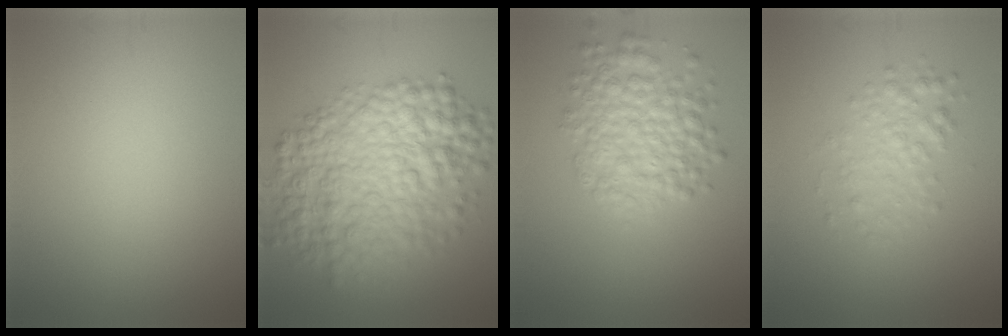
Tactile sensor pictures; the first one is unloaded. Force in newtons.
{"total": 9.8, "press": 9.8, "slide": 0.1}
{"total": 5.4, "press": 5.4, "slide": 0.1}
{"total": 2.5, "press": 2.5, "slide": 0.0}